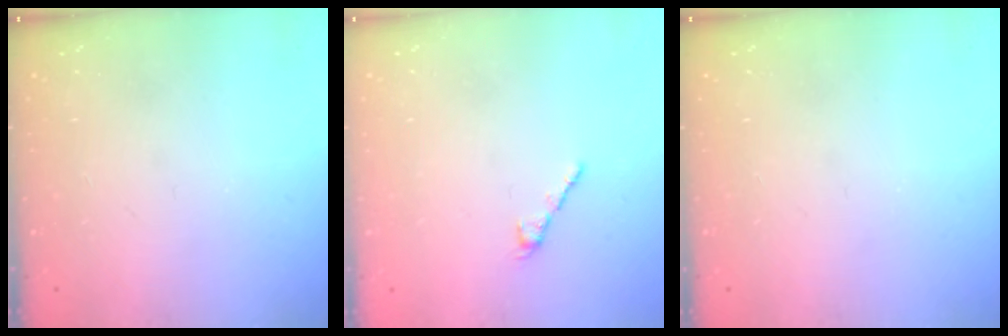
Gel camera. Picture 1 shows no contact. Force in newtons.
{"total": 2.2, "press": 2.2, "slide": 0.4}
{"total": 0.0}